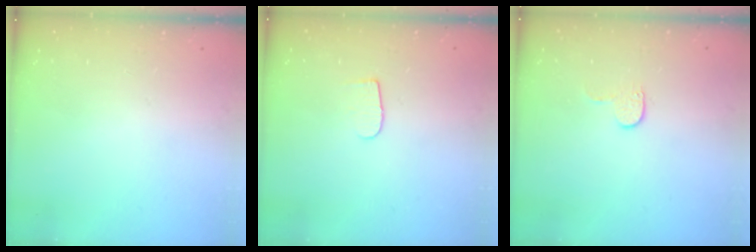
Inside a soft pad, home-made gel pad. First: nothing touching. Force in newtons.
{"total": 5.2, "press": 5.1, "slide": 0.6}
{"total": 3.9, "press": 3.9, "slide": 0.4}